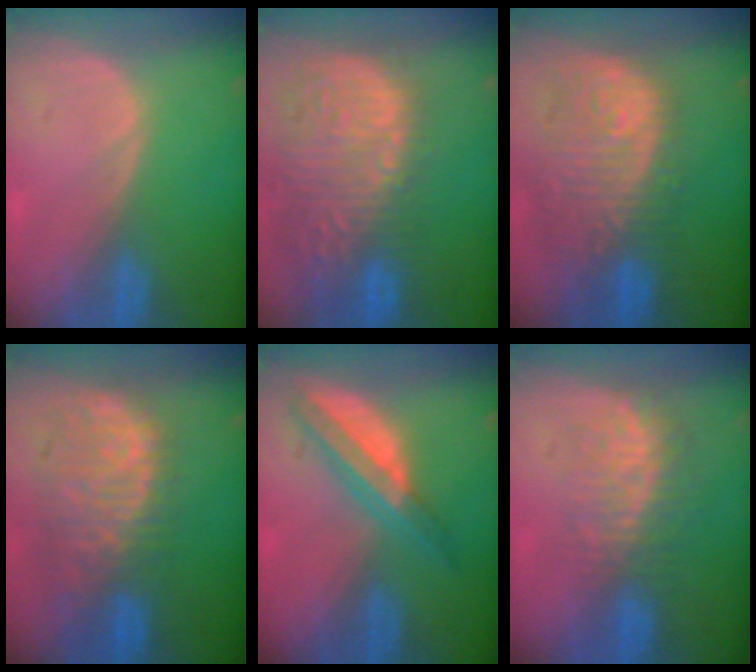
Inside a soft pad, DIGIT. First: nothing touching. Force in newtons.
{"total": 15.3, "press": 12.5, "slide": 8.8}
{"total": 12.0, "press": 10.7, "slide": 5.5}
{"total": 11.0, "press": 9.6, "slide": 5.4}
{"total": 6.5, "press": 5.7, "slide": 3.1}
{"total": 8.2, "press": 7.4, "slide": 3.5}